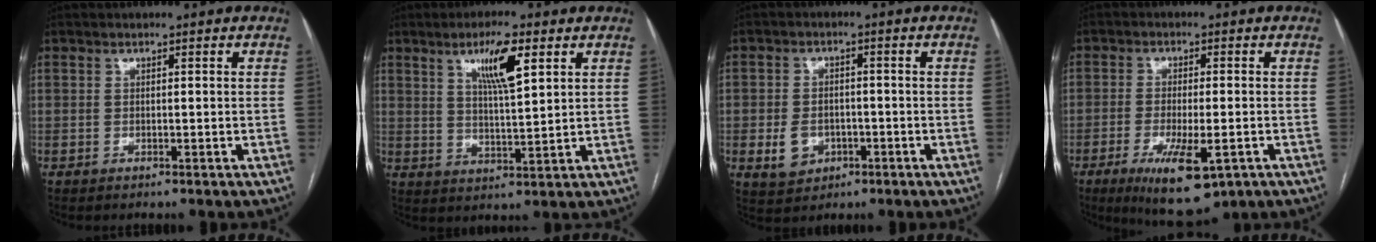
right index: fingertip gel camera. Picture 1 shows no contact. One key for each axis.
{"total": 8.0, "fx": 3.9, "fy": 1.1, "fz": 6.9, "tx": -0.122, "ty": -0.002, "tz": 0.069}
{"total": 5.2, "fx": -1.6, "fy": 4.2, "fz": 2.6, "tx": -0.044, "ty": 0.006, "tz": -0.015}
{"total": 10.3, "fx": -4.8, "fy": 2.8, "fz": 8.7, "tx": -0.143, "ty": -0.021, "tz": -0.067}